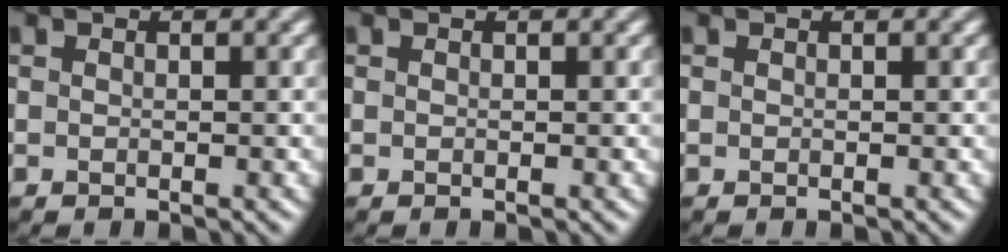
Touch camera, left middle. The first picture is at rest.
{"total": 0.0}
{"total": 0.0}